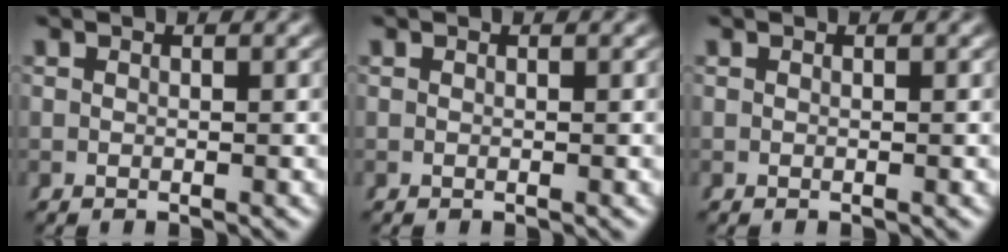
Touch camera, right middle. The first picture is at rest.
{"total": 0.0}
{"total": 0.0}